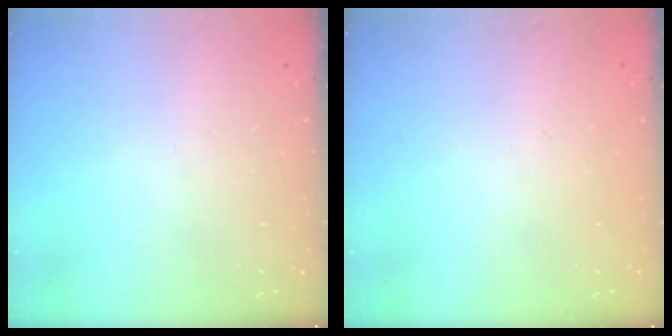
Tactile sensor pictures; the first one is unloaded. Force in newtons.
{"total": 1.4, "press": 1.4, "slide": 0.1}